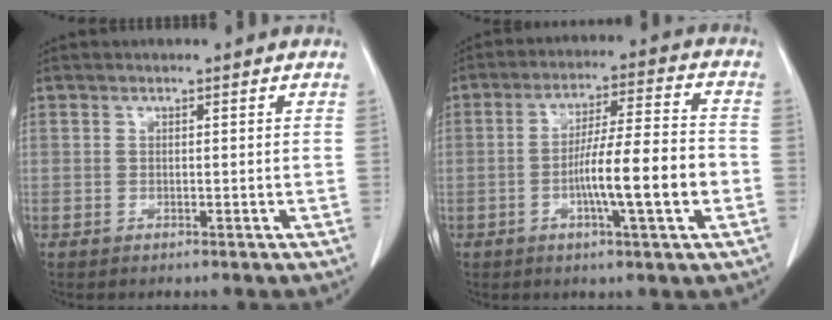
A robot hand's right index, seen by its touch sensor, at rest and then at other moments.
{"total": 11.9, "force": [-3.1, 0.8, 11.4], "torque": [-0.190, 0.007, -0.052]}